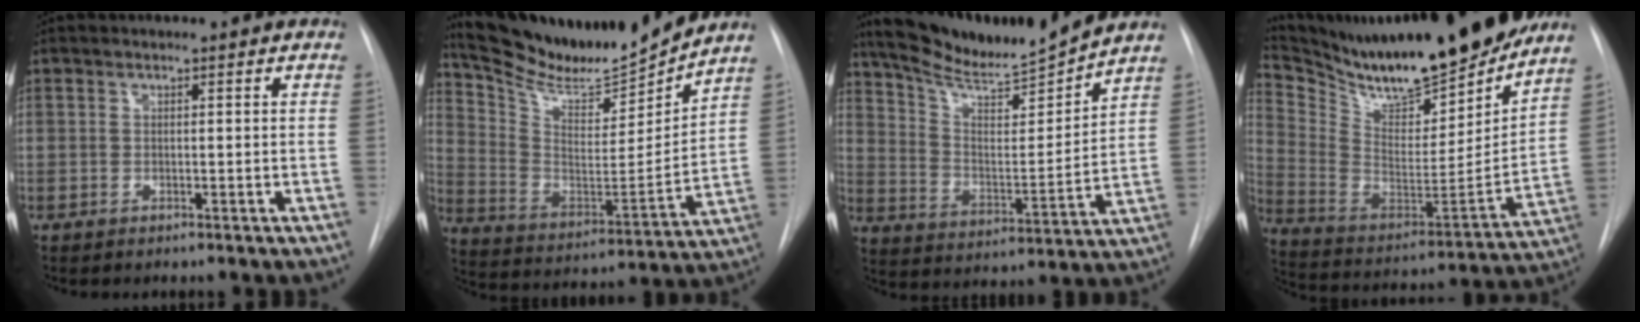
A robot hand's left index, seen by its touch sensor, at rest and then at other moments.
{"total": 18.0, "force": [17.0, 1.9, 5.6], "torque": [-0.115, -0.039, 0.284]}
{"total": 16.4, "force": [15.2, 0.1, 6.1], "torque": [-0.107, -0.014, 0.251]}
{"total": 24.8, "force": [21.6, 3.3, 11.8], "torque": [-0.217, -0.052, 0.343]}